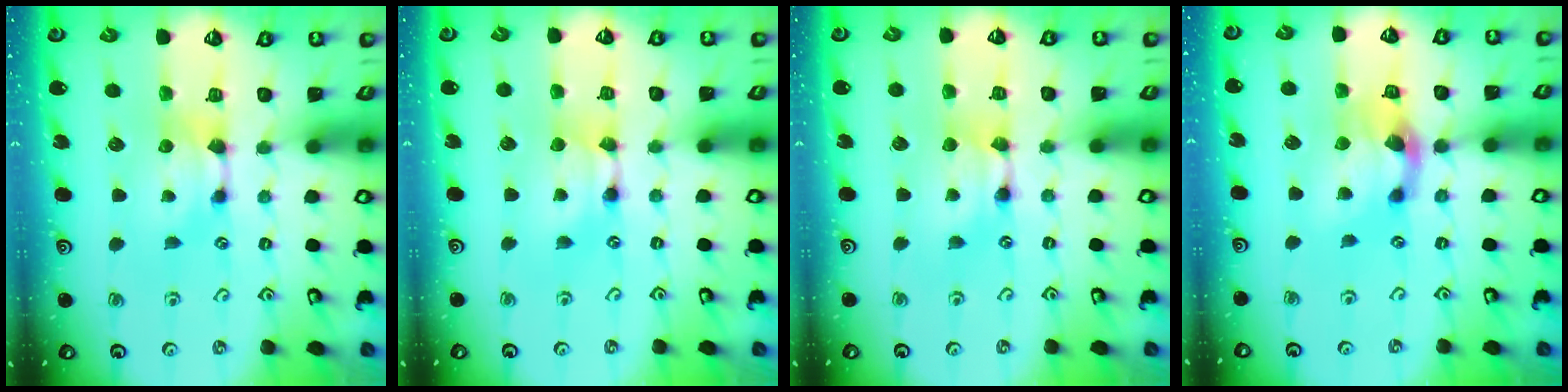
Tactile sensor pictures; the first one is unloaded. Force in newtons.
{"total": 1.7, "press": 1.7, "slide": 0.1}
{"total": 1.8, "press": 1.8, "slide": 0.1}
{"total": 3.8, "press": 3.3, "slide": 2.0}